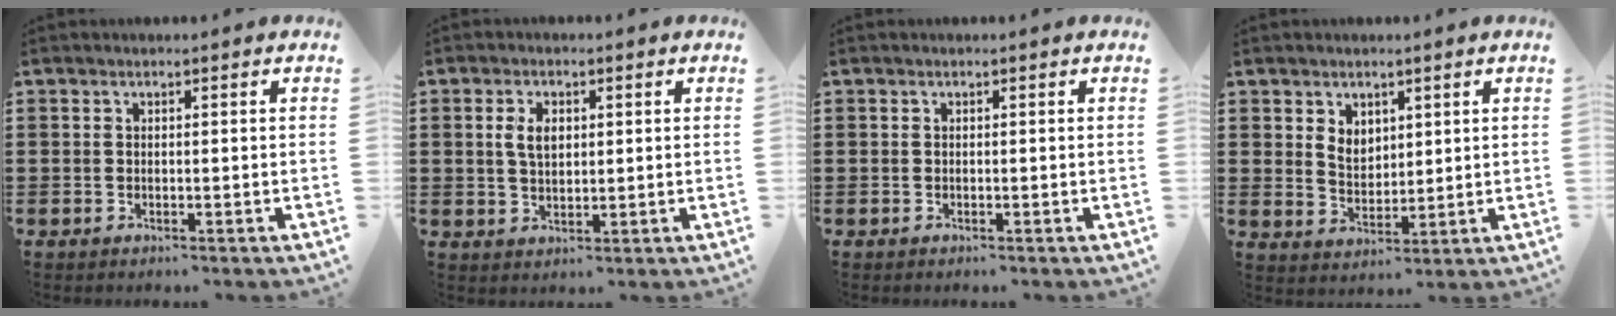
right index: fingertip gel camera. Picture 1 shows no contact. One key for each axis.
{"total": 3.9, "fx": 0.8, "fy": 2.2, "fz": 3.1, "tx": -0.065, "ty": 0.011, "tz": 0.012}
{"total": 0.0}
{"total": 3.8, "fx": 2.0, "fy": 2.9, "fz": 1.4, "tx": -0.030, "ty": 0.007, "tz": 0.035}